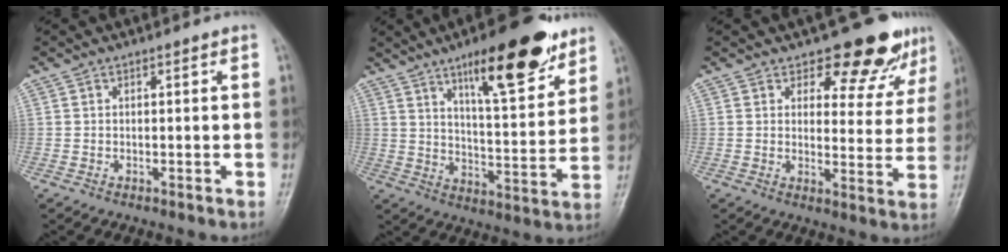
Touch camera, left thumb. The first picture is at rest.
{"total": 17.9, "force": [11.1, 5.2, 13.0], "torque": [-0.160, -0.059, 0.174]}
{"total": 10.3, "force": [8.2, 4.8, 4.2], "torque": [-0.013, -0.061, 0.094]}